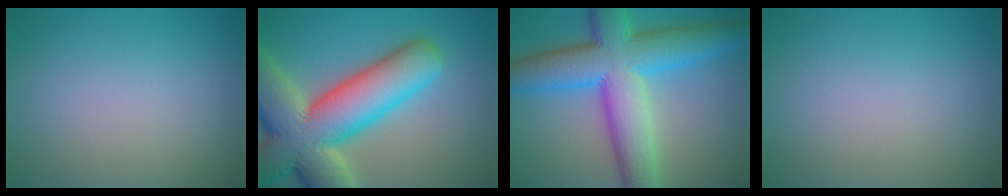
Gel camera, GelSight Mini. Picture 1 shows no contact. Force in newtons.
{"total": 14.9, "press": 14.8, "slide": 1.1}
{"total": 11.9, "press": 11.9, "slide": 0.2}
{"total": 0.0}